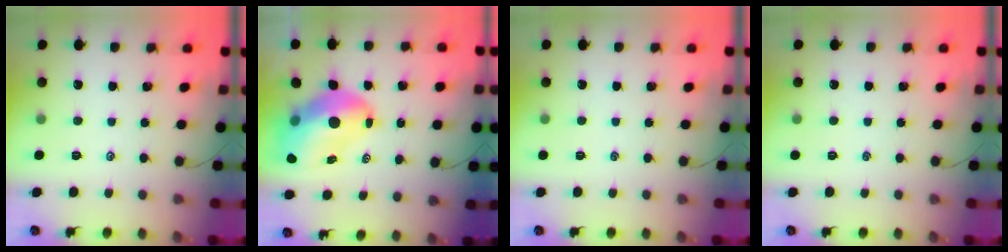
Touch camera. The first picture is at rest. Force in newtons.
{"total": 12.4, "press": 11.9, "slide": 3.5}
{"total": 0.0}
{"total": 0.0}